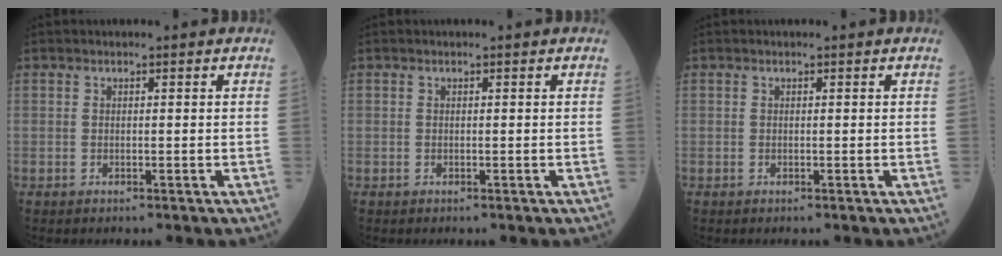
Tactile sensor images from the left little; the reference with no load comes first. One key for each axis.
{"total": 0.0}
{"total": 0.0}